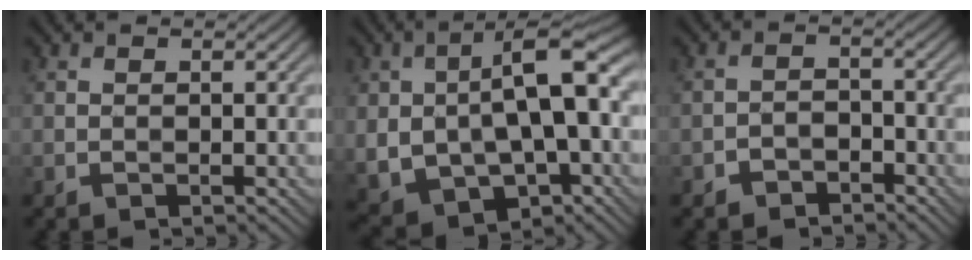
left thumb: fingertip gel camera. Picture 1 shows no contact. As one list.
[{"total": 15.3, "force": [-0.8, 8.9, 12.4], "torque": [-0.233, -0.021, 0.001]}, {"total": 2.5, "force": [-1.9, 1.5, 0.7], "torque": [-0.007, 0.007, -0.041]}]